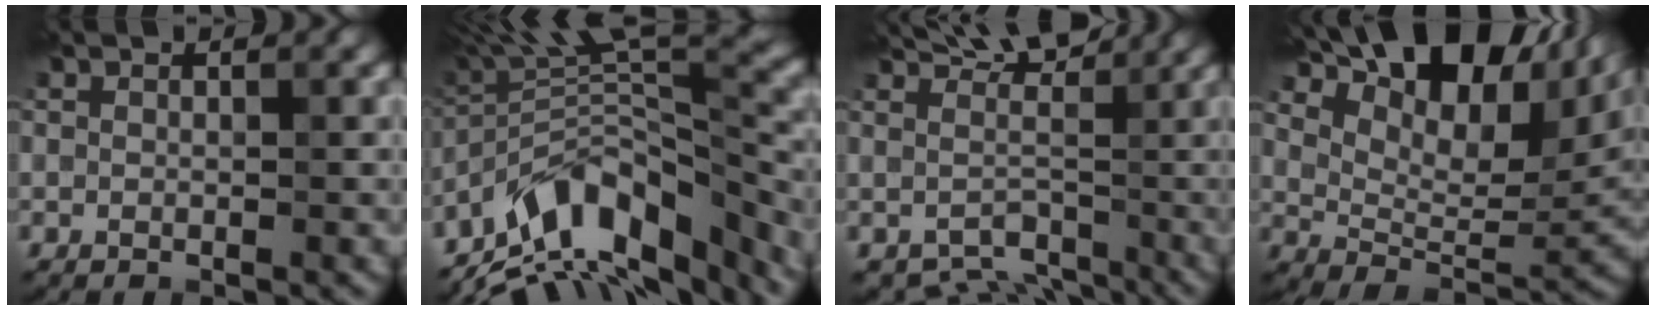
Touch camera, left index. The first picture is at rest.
{"total": 11.6, "force": [-8.0, 3.6, 7.7], "torque": [-0.136, 0.039, -0.141]}
{"total": 4.3, "force": [1.4, 3.0, 2.8], "torque": [-0.030, -0.015, 0.029]}
{"total": 16.7, "force": [10.7, 7.2, 10.6], "torque": [-0.184, 0.040, 0.171]}